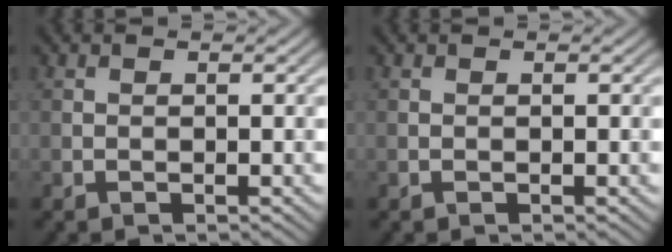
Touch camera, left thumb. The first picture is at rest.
{"total": 0.0}